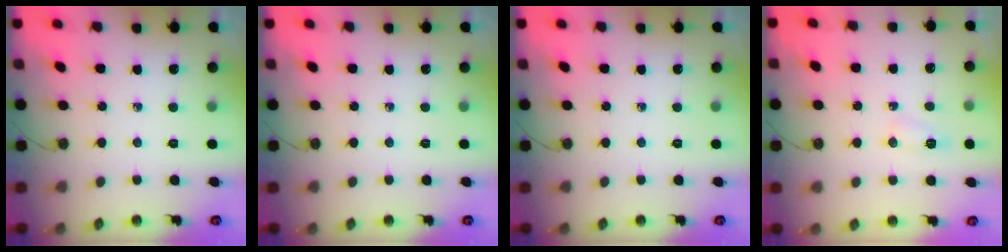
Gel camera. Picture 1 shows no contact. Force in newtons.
{"total": 0.0}
{"total": 0.0}
{"total": 5.0, "press": 5.0, "slide": 0.8}